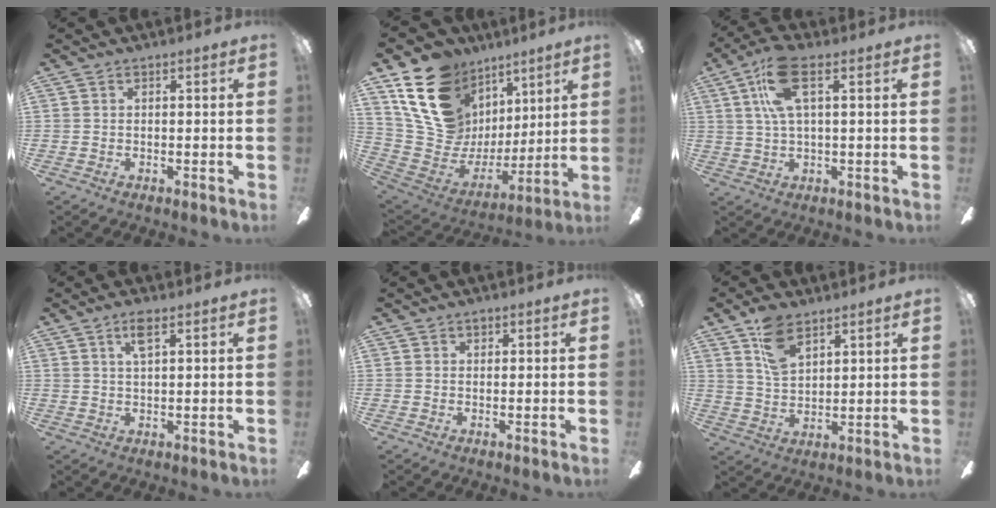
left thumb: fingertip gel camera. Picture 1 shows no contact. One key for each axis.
{"total": 20.2, "fx": 11.6, "fy": 14.0, "fz": 8.7, "tx": -0.181, "ty": -0.060, "tz": 0.231}
{"total": 12.4, "fx": 4.8, "fy": 5.1, "fz": 10.2, "tx": -0.197, "ty": 0.009, "tz": 0.087}
{"total": 4.5, "fx": 2.5, "fy": 1.4, "fz": 3.5, "tx": -0.070, "ty": 0.003, "tz": 0.039}
{"total": 1.3, "fx": 0.7, "fy": 1.0, "fz": 0.6, "tx": -0.005, "ty": 0.000, "tz": 0.011}
{"total": 9.5, "fx": 5.8, "fy": 5.1, "fz": 5.6, "tx": -0.107, "ty": -0.012, "tz": 0.109}